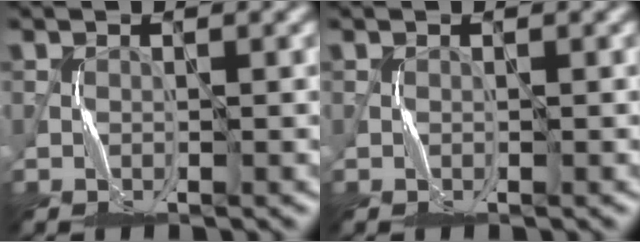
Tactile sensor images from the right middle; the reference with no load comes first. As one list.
[{"total": 0.0}]